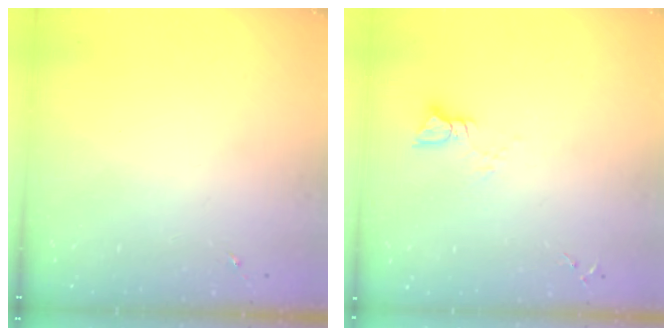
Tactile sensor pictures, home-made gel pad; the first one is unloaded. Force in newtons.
{"total": 3.5, "press": 3.5, "slide": 0.2}